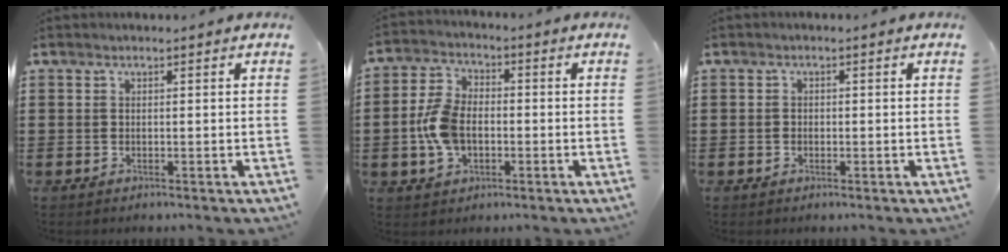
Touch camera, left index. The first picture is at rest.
{"total": 7.9, "force": [-1.2, 5.0, 6.0], "torque": [-0.154, -0.001, -0.032]}
{"total": 0.9, "force": [-0.3, 0.8, 0.3], "torque": [-0.009, 0.002, -0.008]}